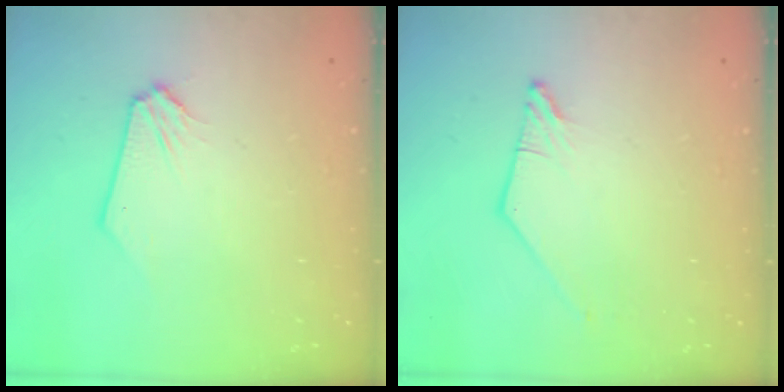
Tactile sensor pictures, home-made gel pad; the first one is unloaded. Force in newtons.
{"total": 0.8, "press": 0.8, "slide": 0.2}